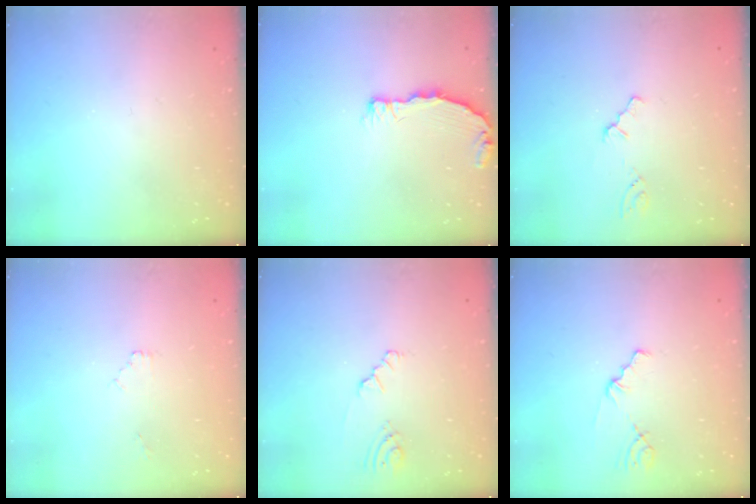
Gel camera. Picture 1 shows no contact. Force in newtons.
{"total": 5.4, "press": 5.4, "slide": 0.4}
{"total": 0.0}
{"total": 0.5, "press": 0.5, "slide": 0.2}
{"total": 2.5, "press": 2.5, "slide": 0.4}
{"total": 1.1, "press": 1.1, "slide": 0.2}